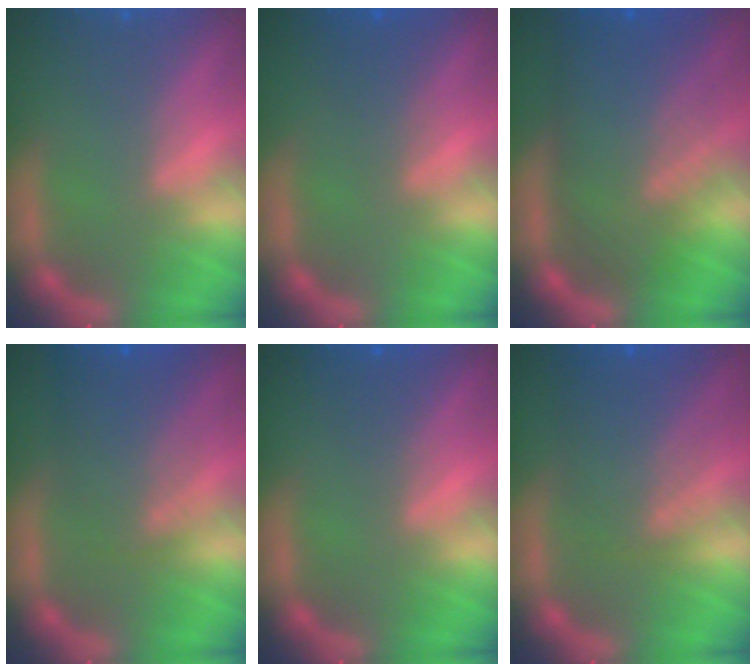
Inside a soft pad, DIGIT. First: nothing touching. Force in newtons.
{"total": 1.9}
{"total": 9.6}
{"total": 5.6}
{"total": 1.5}
{"total": 6.0}